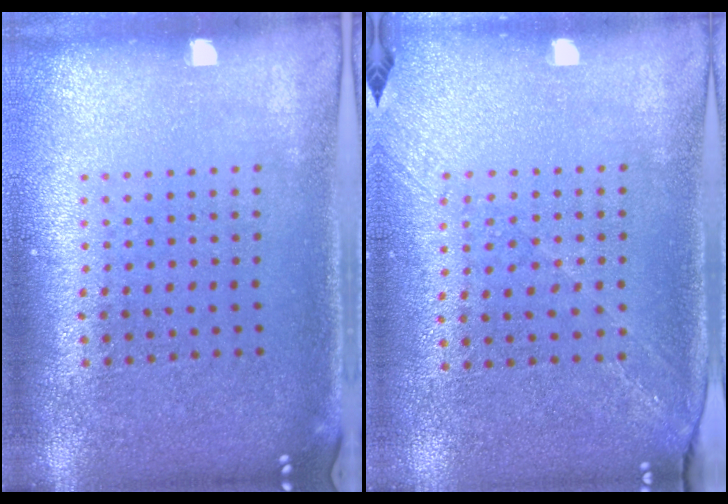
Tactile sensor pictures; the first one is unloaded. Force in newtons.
{"total": 1.3, "press": 1.1, "slide": 0.7}